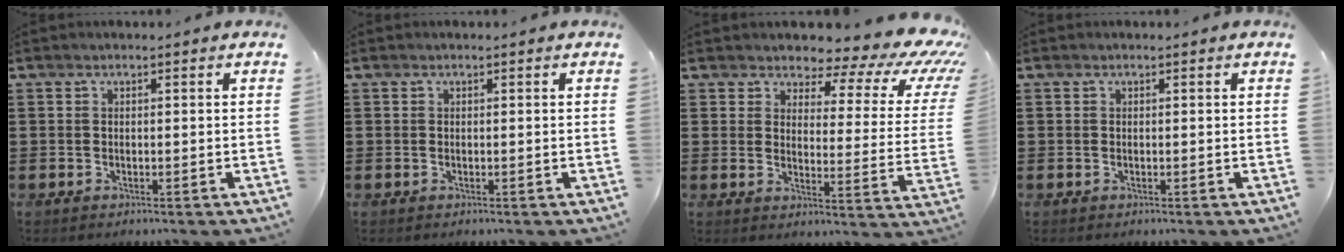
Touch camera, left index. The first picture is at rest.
{"total": 0.0}
{"total": 5.8, "force": [4.3, 2.4, 3.1], "torque": [-0.061, -0.035, 0.068]}
{"total": 0.0}